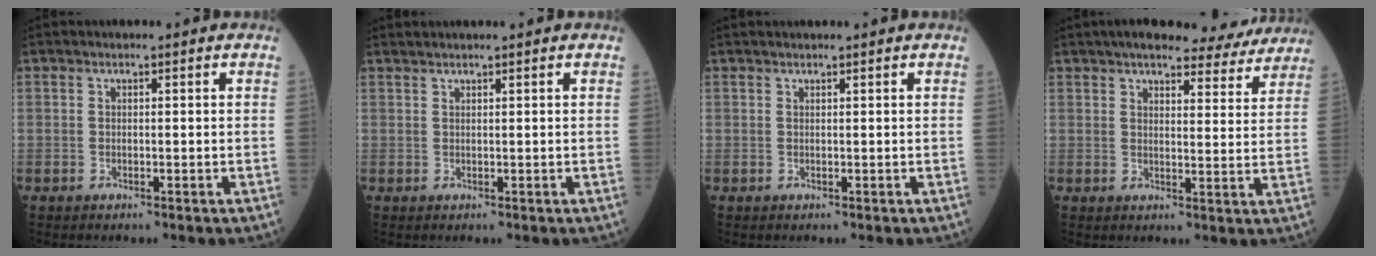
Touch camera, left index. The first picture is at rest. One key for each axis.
{"total": 2.1, "fx": 1.9, "fy": -0.4, "fz": 0.9, "tx": -0.013, "ty": 0.019, "tz": 0.040}
{"total": 1.6, "fx": 1.5, "fy": 0.0, "fz": 0.6, "tx": -0.006, "ty": 0.025, "tz": 0.028}
{"total": 14.9, "fx": 13.2, "fy": 3.2, "fz": 6.0, "tx": -0.065, "ty": 0.010, "tz": 0.161}